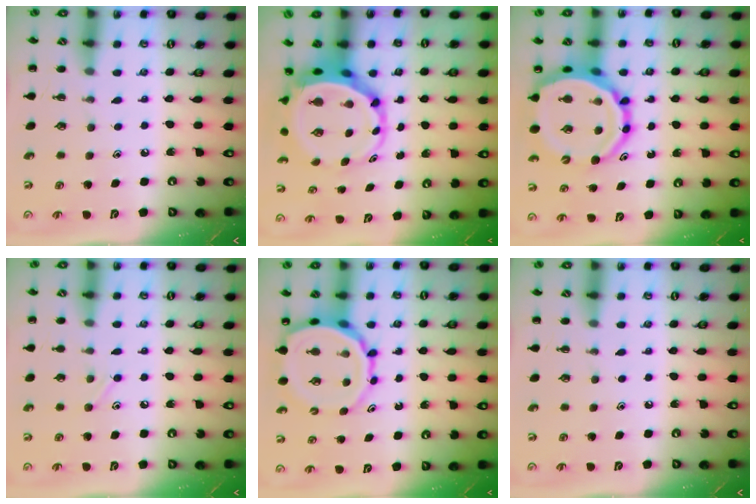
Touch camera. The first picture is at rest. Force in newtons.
{"total": 7.2, "press": 6.8, "slide": 2.2}
{"total": 16.8, "press": 16.2, "slide": 4.3}
{"total": 4.7, "press": 4.5, "slide": 1.5}
{"total": 11.6, "press": 11.0, "slide": 3.8}
{"total": 0.0}